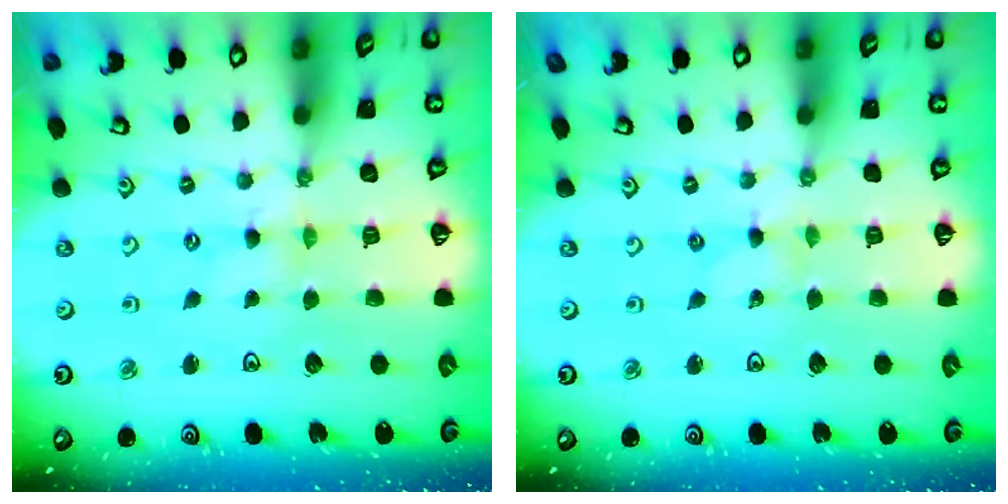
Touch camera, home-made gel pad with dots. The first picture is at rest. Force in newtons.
{"total": 0.0}